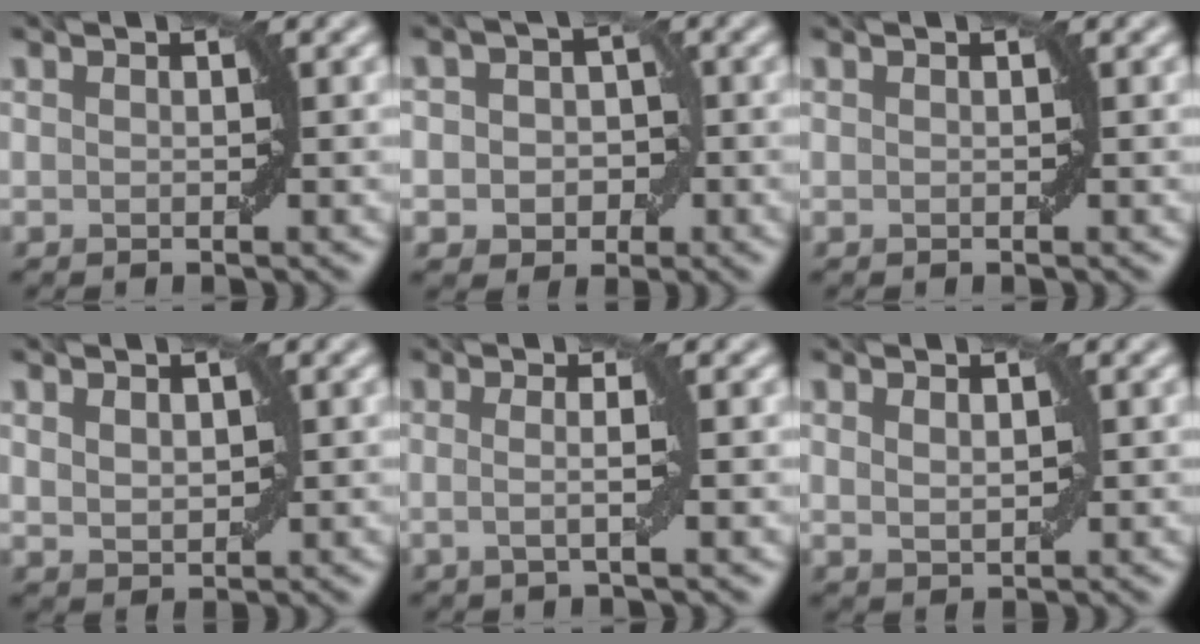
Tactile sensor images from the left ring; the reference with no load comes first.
{"total": 4.5, "force": [-0.2, 4.0, 2.1], "torque": [-0.003, 0.018, -0.026]}
{"total": 0.0}
{"total": 1.9, "force": [0.8, 1.3, 1.2], "torque": [-0.022, -0.001, 0.020]}
{"total": 2.3, "force": [-0.1, 0.5, 2.3], "torque": [-0.036, -0.002, -0.011]}
{"total": 1.5, "force": [0.6, 0.9, 1.0], "torque": [-0.018, -0.002, 0.017]}